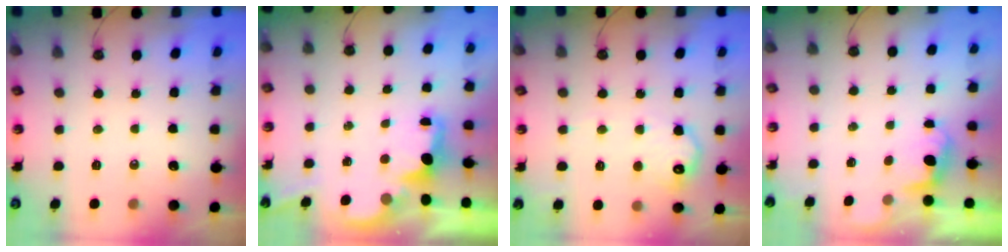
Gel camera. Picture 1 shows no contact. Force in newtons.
{"total": 2.2, "press": 2.1, "slide": 0.8}
{"total": 10.3, "press": 10.3, "slide": 0.5}
{"total": 0.7, "press": 0.1, "slide": 0.7}